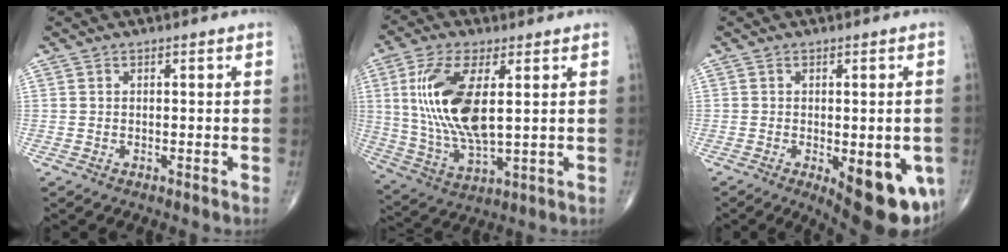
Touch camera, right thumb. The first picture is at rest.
{"total": 16.1, "force": [3.0, 6.6, 14.4], "torque": [-0.302, -0.016, 0.065]}
{"total": 14.9, "force": [-4.9, 5.7, 12.9], "torque": [-0.120, -0.009, -0.047]}